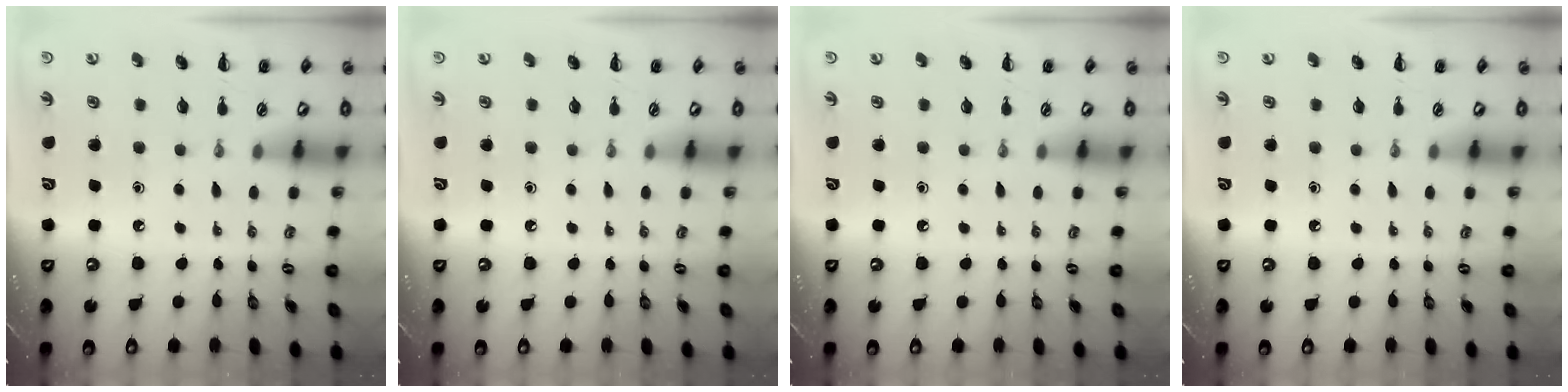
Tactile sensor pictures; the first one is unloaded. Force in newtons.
{"total": 0.0}
{"total": 0.0}
{"total": 0.0}